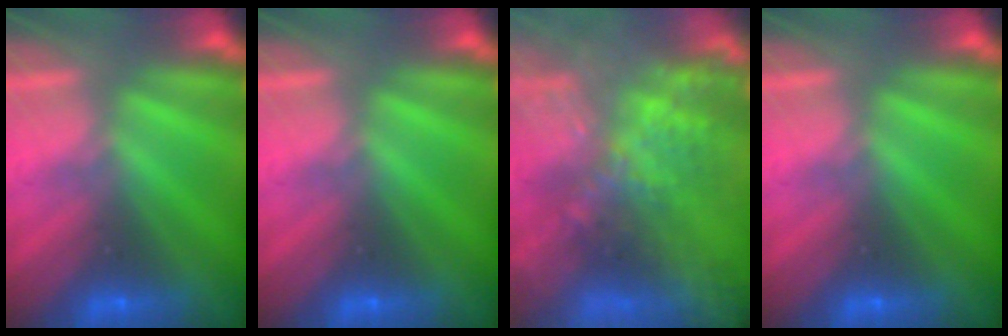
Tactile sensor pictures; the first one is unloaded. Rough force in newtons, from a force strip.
{"total": 0.0}
{"total": 9.0}
{"total": 0.0}